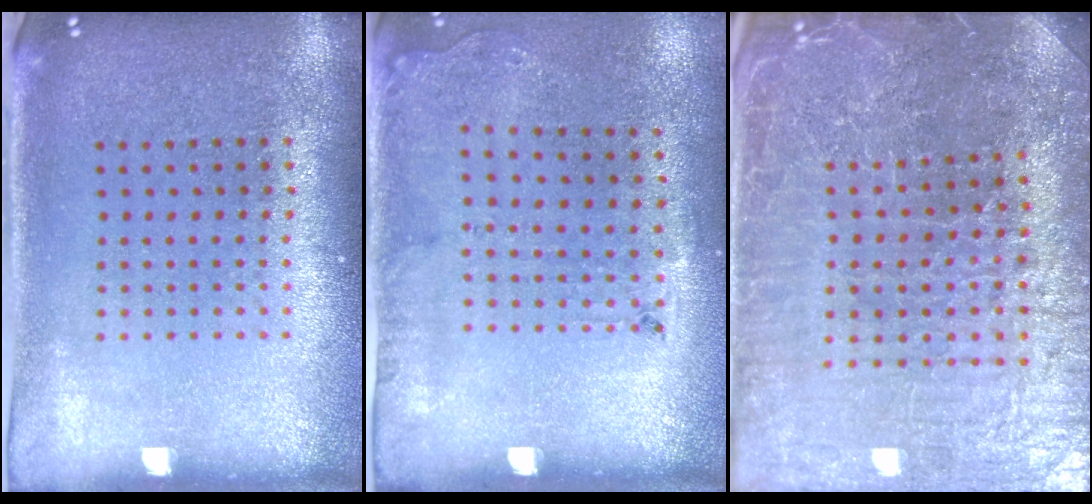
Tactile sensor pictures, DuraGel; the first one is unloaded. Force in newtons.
{"total": 1.8, "press": 1.2, "slide": 1.3}
{"total": 4.7, "press": 4.5, "slide": 1.3}